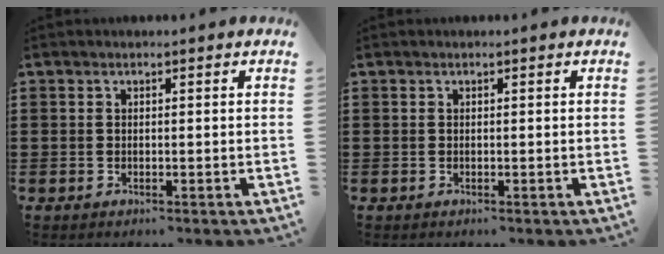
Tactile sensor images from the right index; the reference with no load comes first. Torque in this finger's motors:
{"motor_torque": [-0.05, 0.07, 0.00, 0.00]}